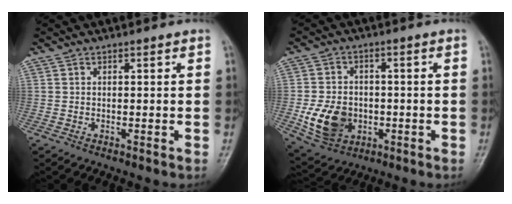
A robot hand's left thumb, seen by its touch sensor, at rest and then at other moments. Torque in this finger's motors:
{"motor_torque": [0.24, 0.63, 0.62, 0.19, 0.04]}